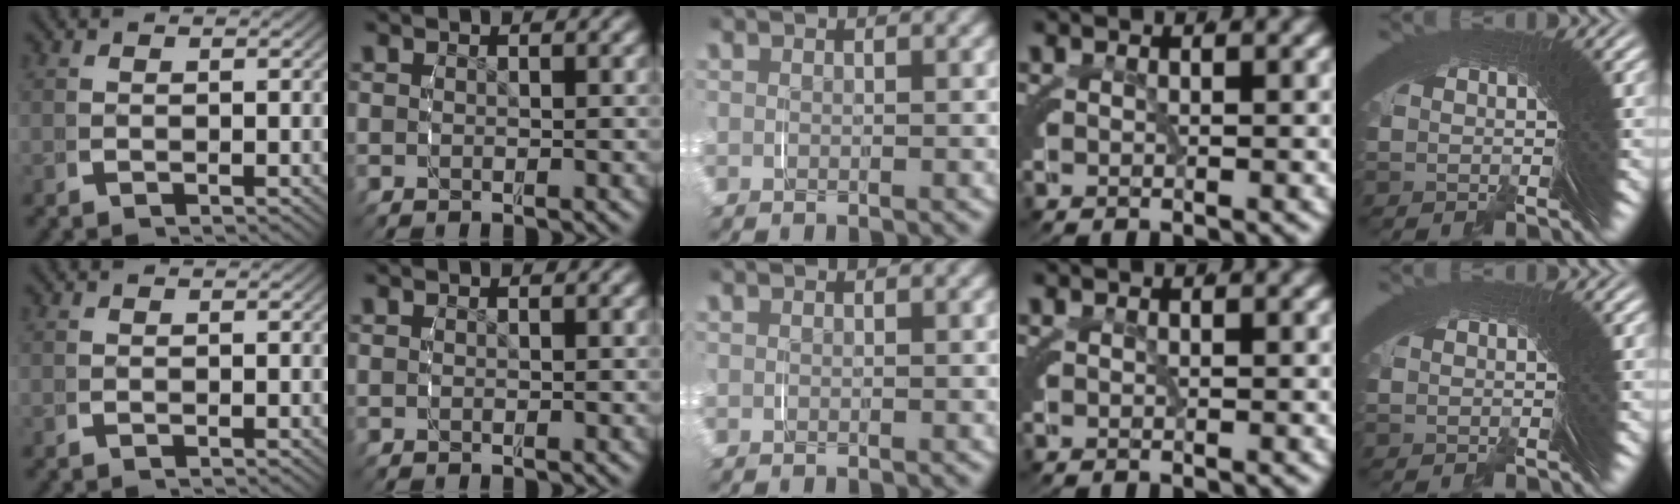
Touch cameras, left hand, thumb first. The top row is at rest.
{}